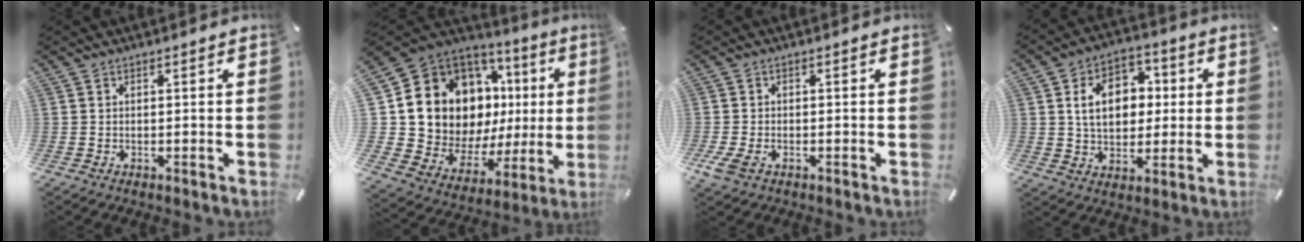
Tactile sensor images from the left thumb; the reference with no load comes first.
{"total": 16.2, "force": [5.7, 12.2, 9.0], "torque": [-0.152, -0.073, 0.124]}
{"total": 3.2, "force": [-1.6, 1.7, 2.1], "torque": [-0.060, -0.004, -0.034]}
{"total": 11.7, "force": [1.6, 9.1, 7.2], "torque": [-0.110, 0.009, 0.025]}